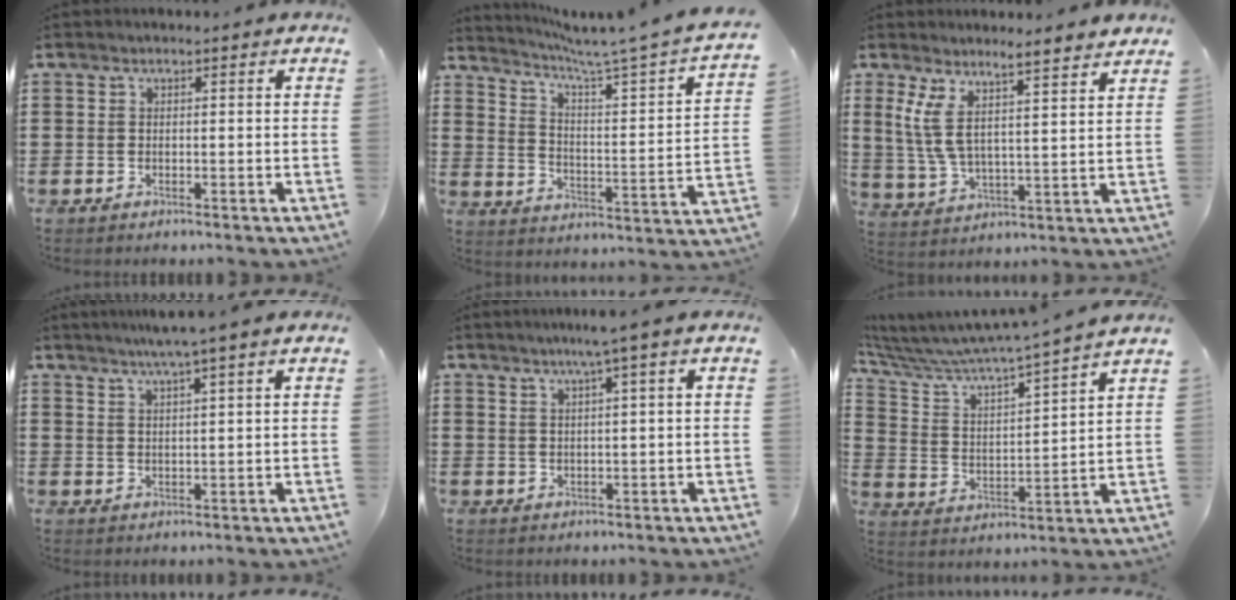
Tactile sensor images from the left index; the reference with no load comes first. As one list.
[{"total": 4.5, "force": [3.4, -1.1, 2.7], "torque": [-0.069, -0.046, 0.045]}, {"total": 6.8, "force": [5.3, 0.6, 4.2], "torque": [-0.104, -0.025, 0.091]}, {"total": 3.4, "force": [2.3, -0.7, 2.4], "torque": [-0.049, -0.006, 0.037]}, {"total": 3.0, "force": [1.3, -0.7, 2.6], "torque": [-0.048, -0.005, 0.020]}, {"total": 5.9, "force": [5.7, -0.1, 1.4], "torque": [-0.059, -0.047, 0.091]}]